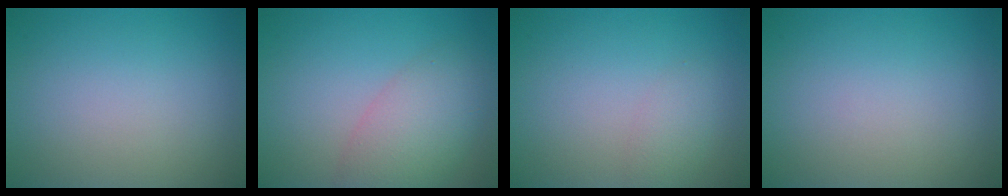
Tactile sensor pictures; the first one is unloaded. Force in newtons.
{"total": 5.3, "press": 5.3, "slide": 0.3}
{"total": 1.5, "press": 1.5, "slide": 0.0}
{"total": 0.0}